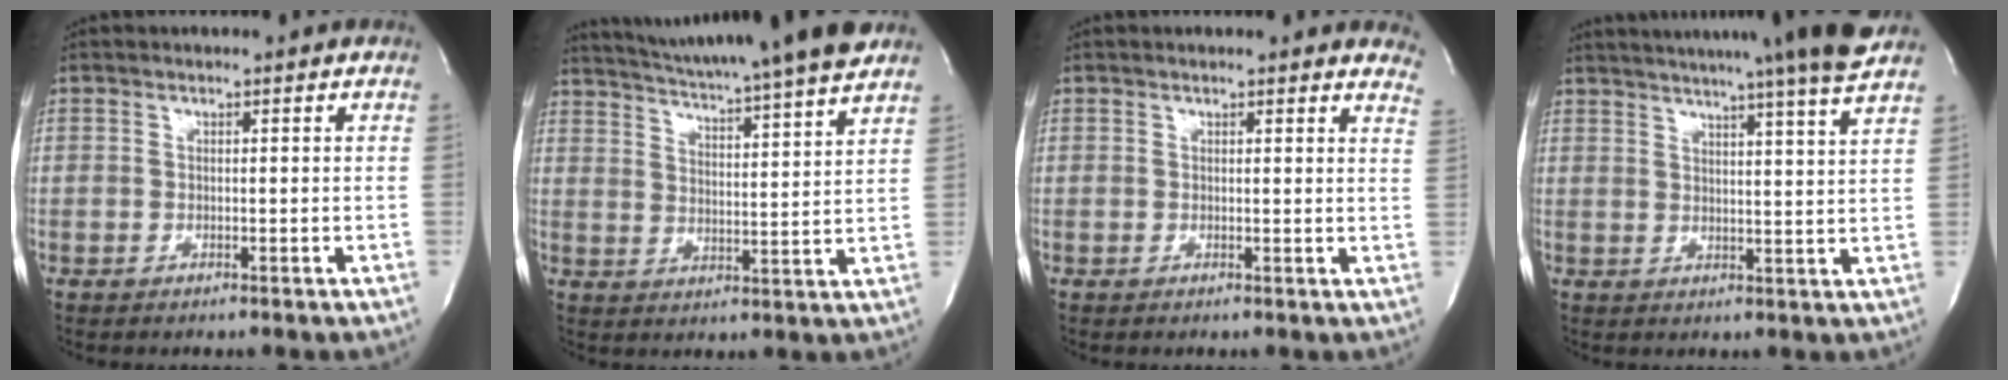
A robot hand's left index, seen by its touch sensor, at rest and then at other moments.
{"total": 19.3, "force": [17.0, -1.0, 8.9], "torque": [-0.153, -0.025, 0.238]}
{"total": 8.6, "force": [8.1, 1.6, 2.7], "torque": [-0.005, -0.017, 0.060]}
{"total": 19.1, "force": [16.7, -1.9, 9.0], "torque": [-0.153, -0.033, 0.212]}